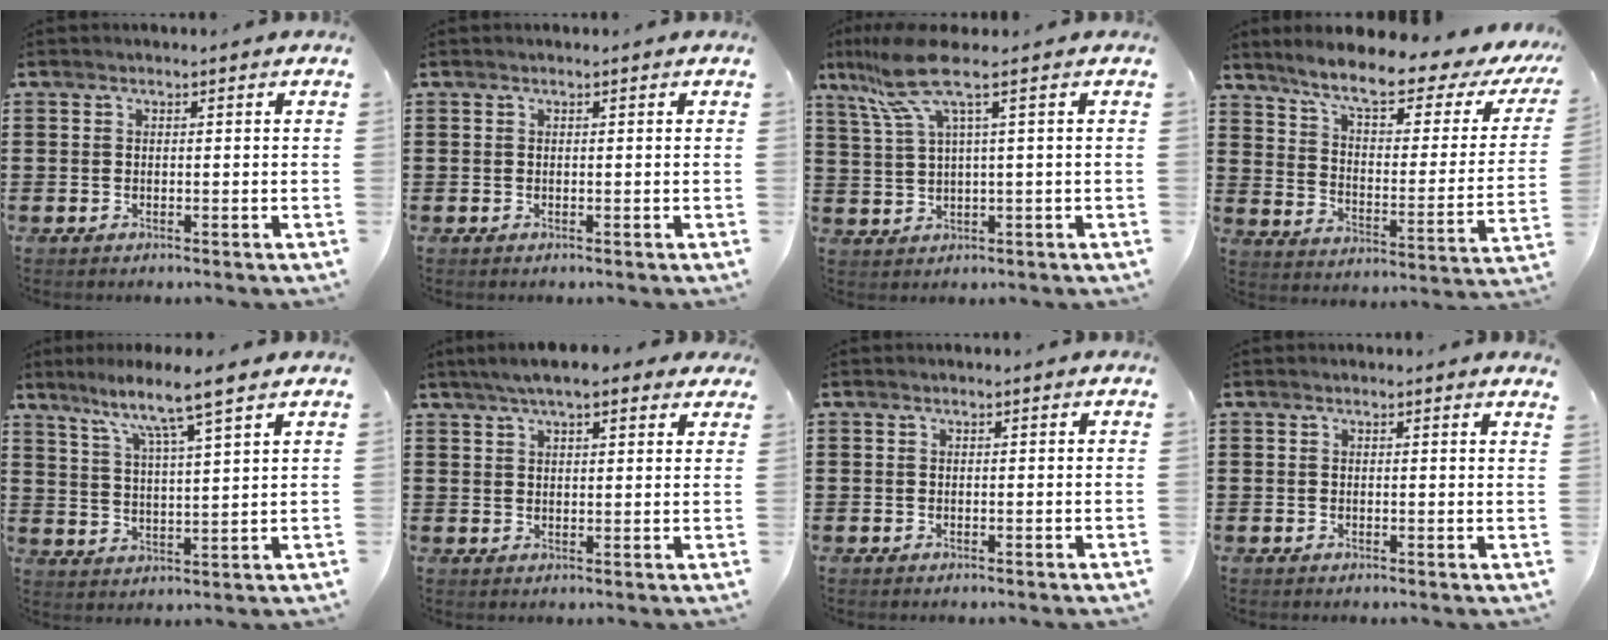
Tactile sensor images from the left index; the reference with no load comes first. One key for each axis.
{"total": 0.0}
{"total": 7.6, "fx": 3.6, "fy": 0.7, "fz": 6.7, "tx": -0.161, "ty": -0.013, "tz": 0.058}
{"total": 8.9, "fx": 6.8, "fy": 0.9, "fz": 5.6, "tx": -0.126, "ty": -0.042, "tz": 0.109}
{"total": 6.7, "fx": 5.3, "fy": -0.8, "fz": 4.0, "tx": -0.099, "ty": -0.031, "tz": 0.085}
{"total": 5.3, "fx": 4.1, "fy": 1.7, "fz": 2.8, "tx": -0.067, "ty": 0.004, "tz": 0.075}
{"total": 0.0}
{"total": 0.8, "fx": 0.7, "fy": -0.1, "fz": 0.5, "tx": -0.010, "ty": -0.002, "tz": 0.014}